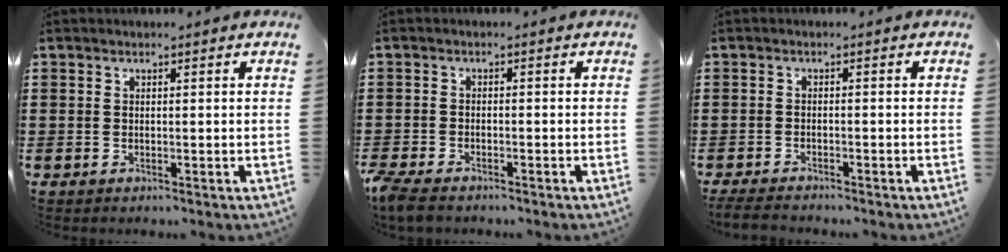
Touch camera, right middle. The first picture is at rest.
{"total": 2.5, "force": [-2.3, 0.6, 0.9], "torque": [-0.039, -0.006, -0.052]}
{"total": 1.9, "force": [-1.9, 0.2, 0.5], "torque": [-0.018, -0.002, -0.041]}